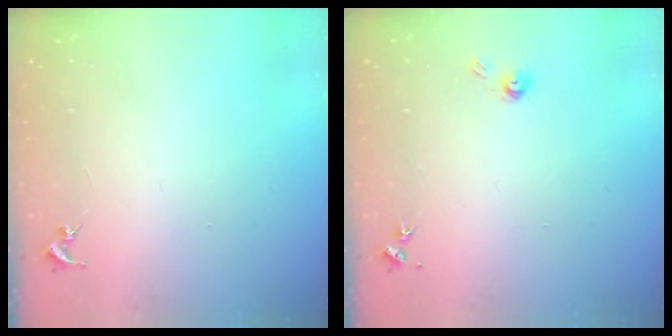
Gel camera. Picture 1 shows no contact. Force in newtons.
{"total": 3.9, "press": 3.9, "slide": 0.3}